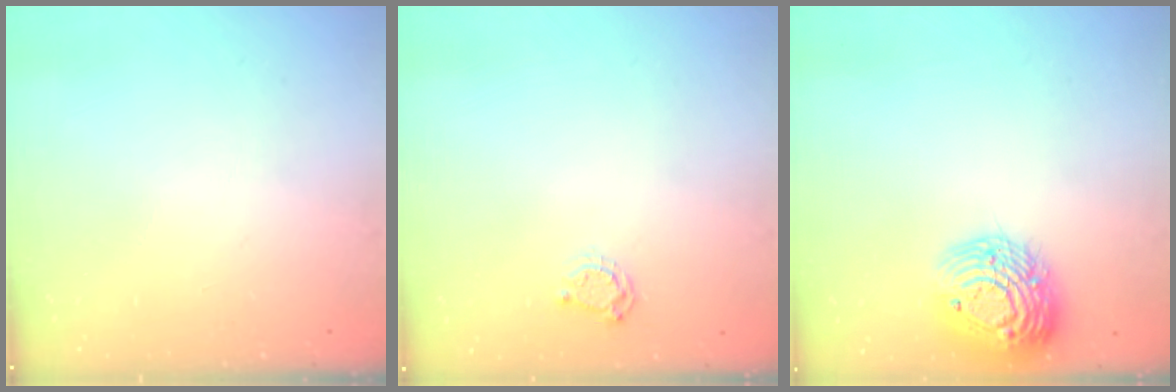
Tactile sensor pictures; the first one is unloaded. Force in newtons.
{"total": 4.2, "press": 4.2, "slide": 0.5}
{"total": 15.1, "press": 15.1, "slide": 1.2}